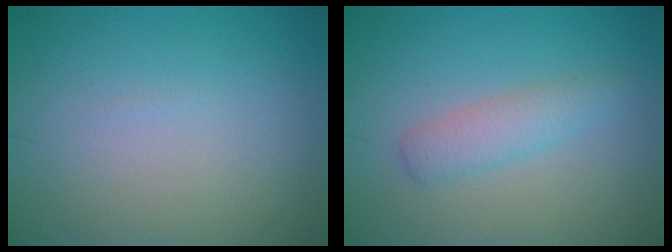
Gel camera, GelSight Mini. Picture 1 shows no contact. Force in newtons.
{"total": 2.4, "press": 2.4, "slide": 0.0}